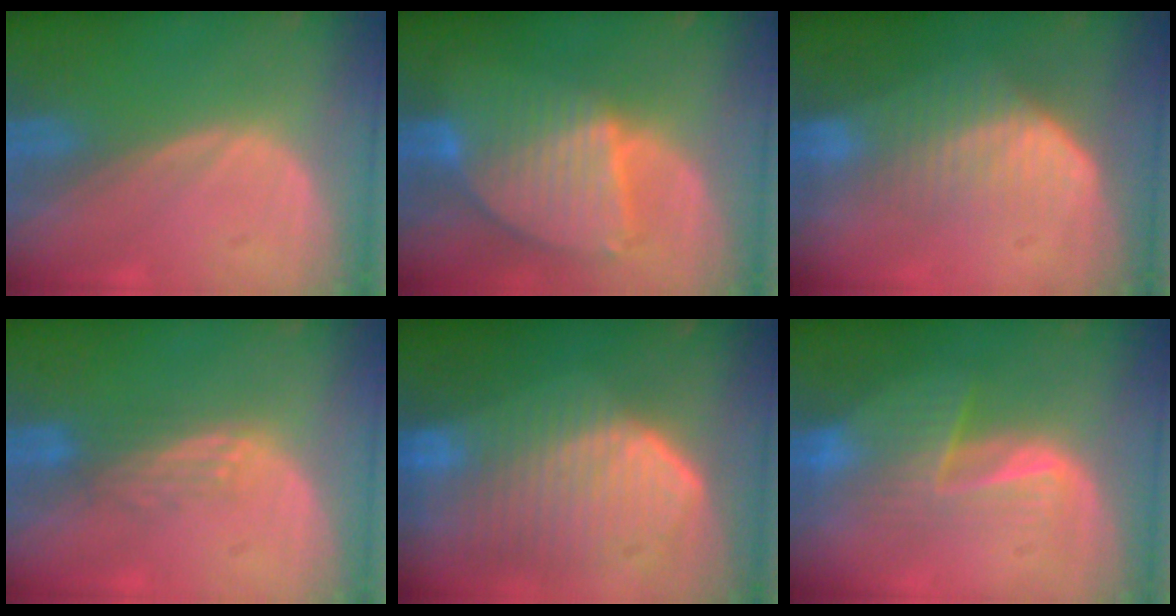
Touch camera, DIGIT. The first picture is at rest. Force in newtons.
{"total": 8.5, "press": 7.5, "slide": 4.0}
{"total": 7.3, "press": 6.2, "slide": 3.9}
{"total": 2.9, "press": 2.7, "slide": 1.1}
{"total": 10.8, "press": 9.5, "slide": 5.2}
{"total": 6.8, "press": 6.4, "slide": 2.3}